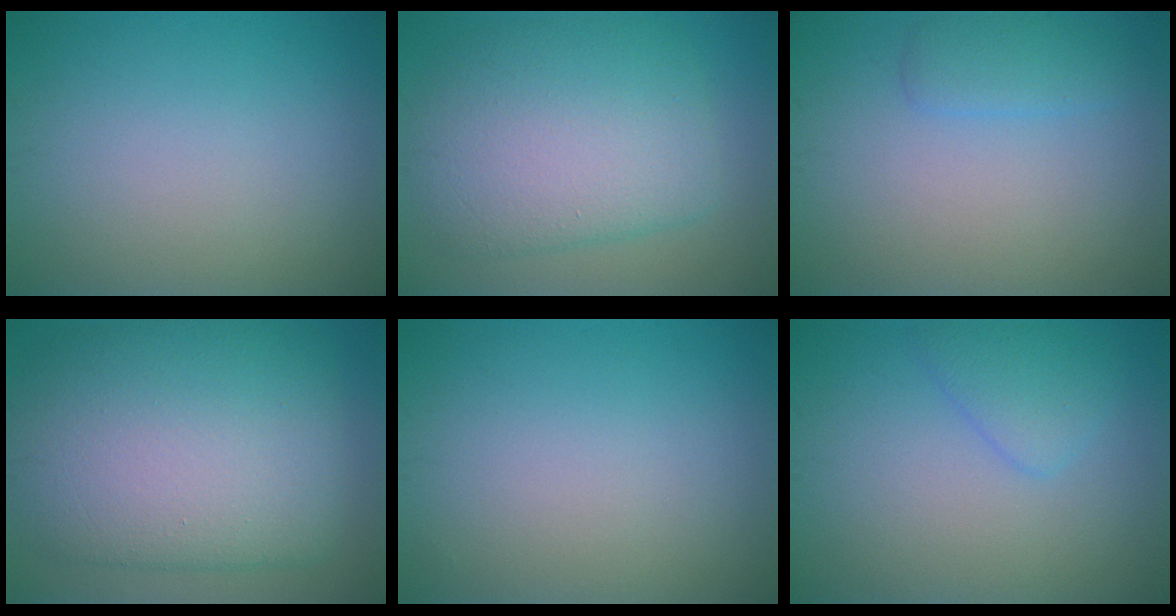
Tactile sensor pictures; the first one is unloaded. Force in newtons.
{"total": 8.6, "press": 8.6, "slide": 0.3}
{"total": 1.8, "press": 1.8, "slide": 0.2}
{"total": 13.0, "press": 13.0, "slide": 0.3}
{"total": 0.0}
{"total": 2.3, "press": 2.3, "slide": 0.2}